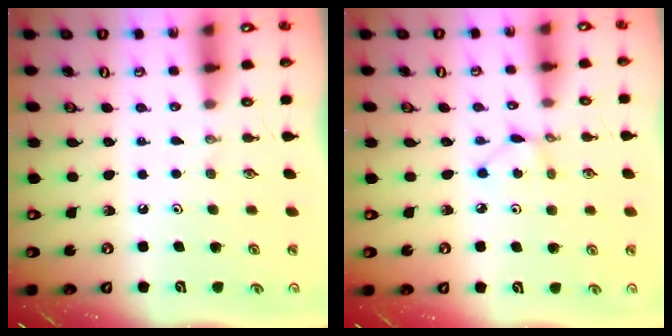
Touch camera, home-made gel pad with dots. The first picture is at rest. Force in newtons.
{"total": 2.2, "press": 2.2, "slide": 0.1}